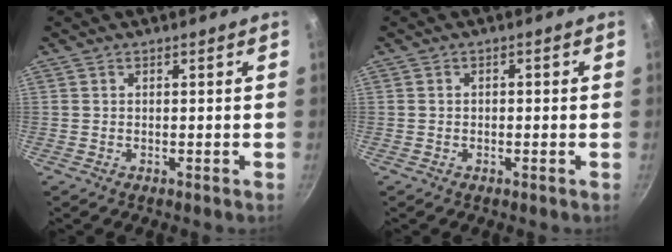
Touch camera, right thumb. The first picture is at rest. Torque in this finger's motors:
{"motor_torque": [-0.03, -0.24, -0.30, 0.21, -0.01]}